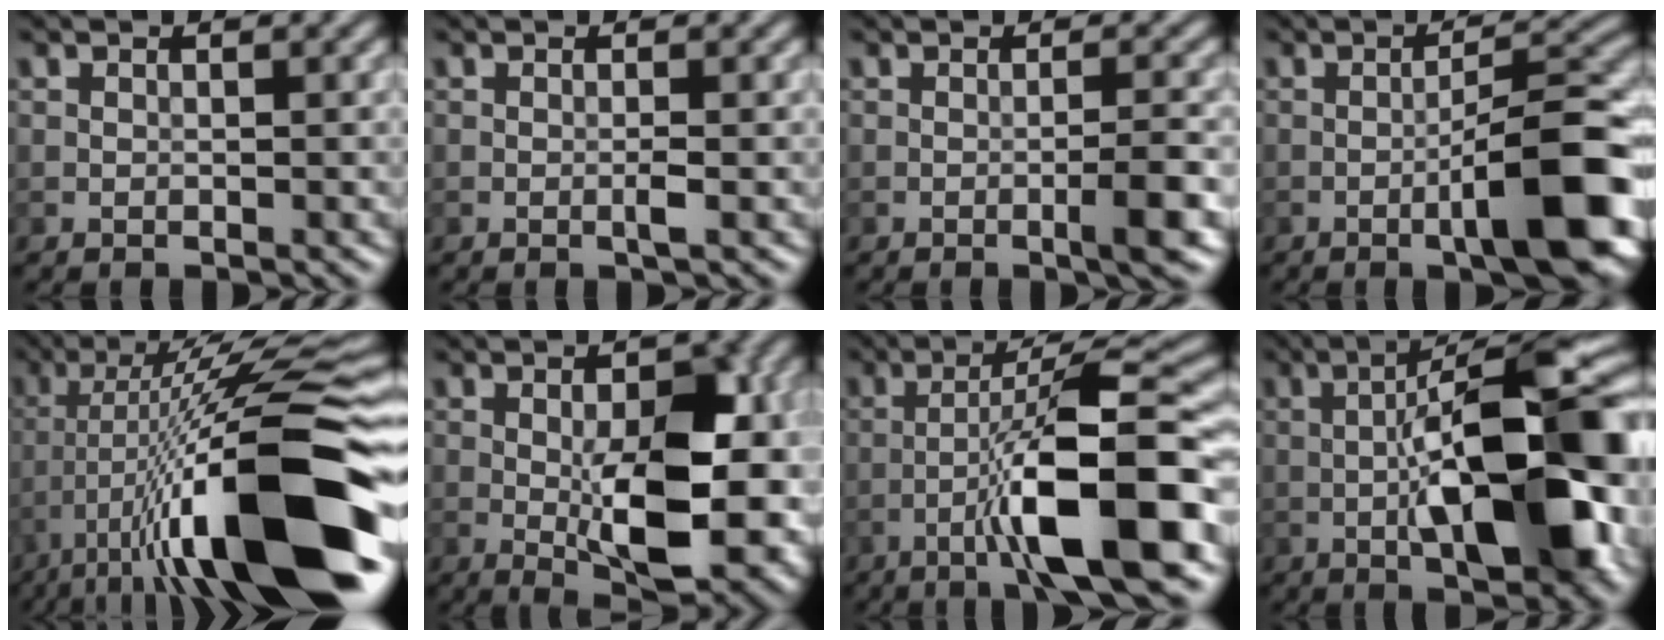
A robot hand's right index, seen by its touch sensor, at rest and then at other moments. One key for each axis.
{"total": 0.9, "fx": -0.1, "fy": 0.0, "fz": 0.9, "tx": -0.017, "ty": -0.001, "tz": -0.004}
{"total": 3.0, "fx": -0.8, "fy": 0.5, "fz": 2.9, "tx": -0.039, "ty": 0.005, "tz": -0.017}
{"total": 8.8, "fx": -2.9, "fy": 1.8, "fz": 8.1, "tx": -0.112, "ty": 0.011, "tz": -0.048}
{"total": 16.3, "fx": -5.1, "fy": 3.1, "fz": 15.2, "tx": -0.237, "ty": 0.023, "tz": -0.080}
{"total": 8.7, "fx": -0.8, "fy": 3.2, "fz": 8.0, "tx": -0.123, "ty": -0.005, "tz": -0.008}
{"total": 11.4, "fx": -4.1, "fy": 2.1, "fz": 10.4, "tx": -0.166, "ty": 0.018, "tz": -0.067}
{"total": 14.4, "fx": -1.9, "fy": 4.8, "fz": 13.5, "tx": -0.180, "ty": 0.019, "tz": -0.038}